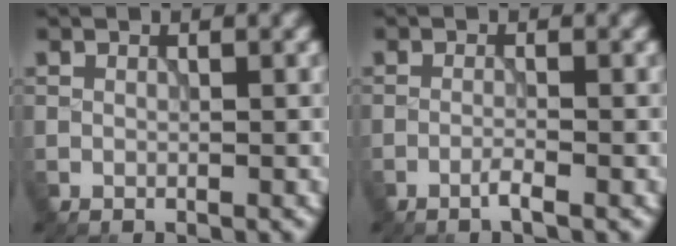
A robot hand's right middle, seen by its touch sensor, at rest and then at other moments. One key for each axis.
{"total": 1.2, "fx": -0.8, "fy": 0.1, "fz": 0.9, "tx": -0.014, "ty": 0.005, "tz": -0.021}